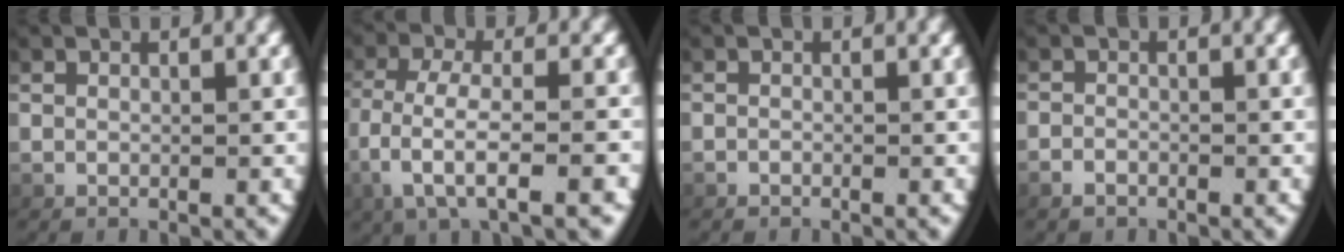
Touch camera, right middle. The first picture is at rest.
{"total": 5.2, "force": [-1.3, 1.9, 4.6], "torque": [-0.116, -0.018, -0.010]}
{"total": 0.6, "force": [-0.4, -0.4, -0.2], "torque": [-0.001, -0.005, -0.004]}
{"total": 1.0, "force": [-1.0, 0.3, 0.1], "torque": [-0.009, -0.004, -0.016]}